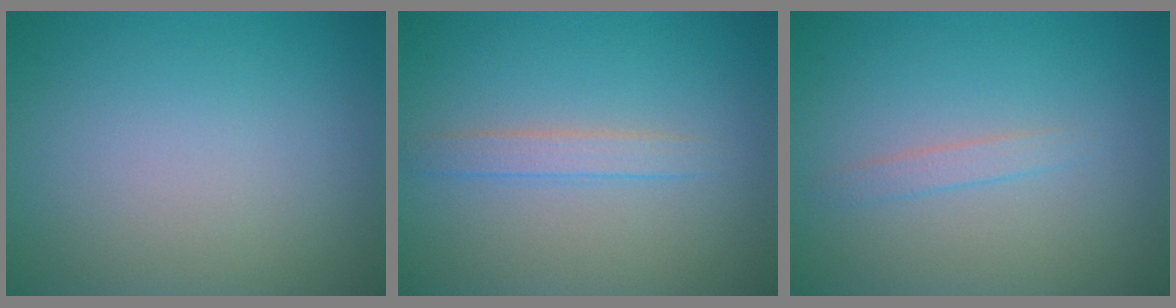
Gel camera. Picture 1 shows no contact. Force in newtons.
{"total": 1.7, "press": 1.7, "slide": 0.0}
{"total": 1.1, "press": 1.1, "slide": 0.0}